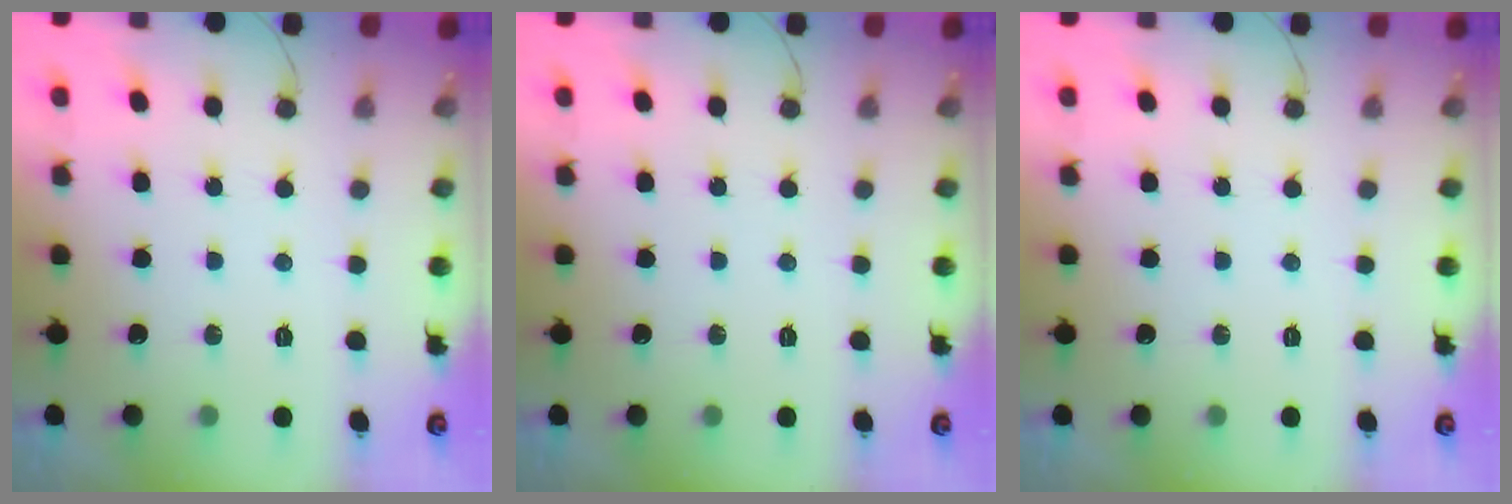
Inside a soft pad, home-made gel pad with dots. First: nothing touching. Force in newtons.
{"total": 0.0}
{"total": 0.0}